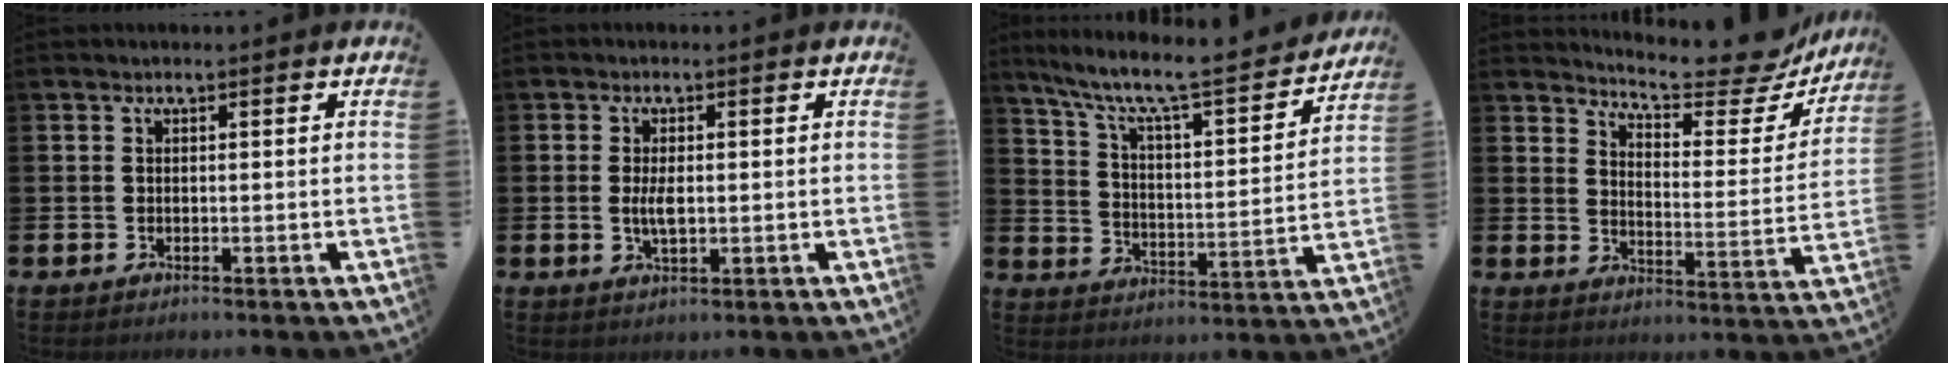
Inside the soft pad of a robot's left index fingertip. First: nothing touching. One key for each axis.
{"total": 3.1, "fx": 0.1, "fy": 1.3, "fz": 2.8, "tx": -0.044, "ty": -0.002, "tz": -0.002}
{"total": 8.7, "fx": 7.5, "fy": 1.3, "fz": 4.1, "tx": -0.108, "ty": -0.055, "tz": 0.119}
{"total": 8.7, "fx": 8.2, "fy": 1.1, "fz": 2.7, "tx": -0.062, "ty": -0.064, "tz": 0.141}